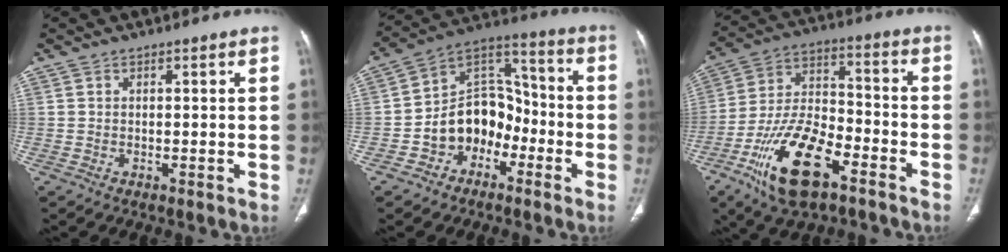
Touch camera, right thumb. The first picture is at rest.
{"total": 12.8, "force": [-5.0, 9.8, 6.6], "torque": [-0.064, 0.070, -0.095]}
{"total": 18.0, "force": [-9.6, 7.9, 12.9], "torque": [-0.239, 0.055, -0.172]}